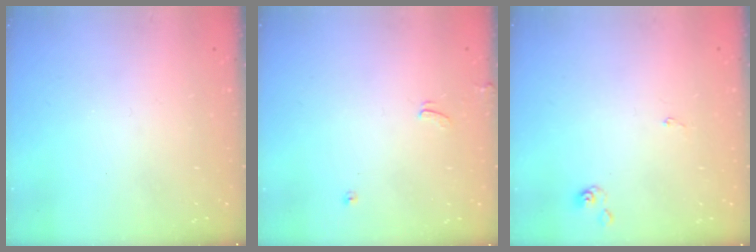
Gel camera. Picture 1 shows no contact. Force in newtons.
{"total": 0.0}
{"total": 0.0}